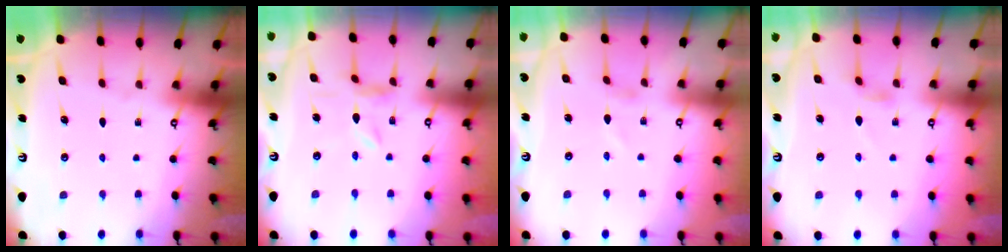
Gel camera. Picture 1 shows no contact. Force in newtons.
{"total": 2.2, "press": 2.2, "slide": 0.2}
{"total": 1.0, "press": 1.0, "slide": 0.1}
{"total": 2.4, "press": 2.3, "slide": 0.4}